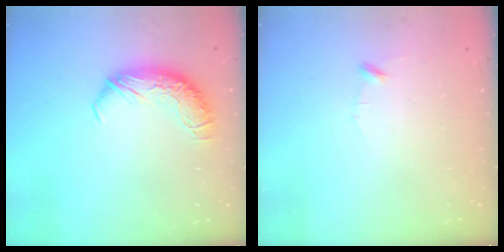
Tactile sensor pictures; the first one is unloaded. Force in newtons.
{"total": 8.7, "press": 8.6, "slide": 0.5}